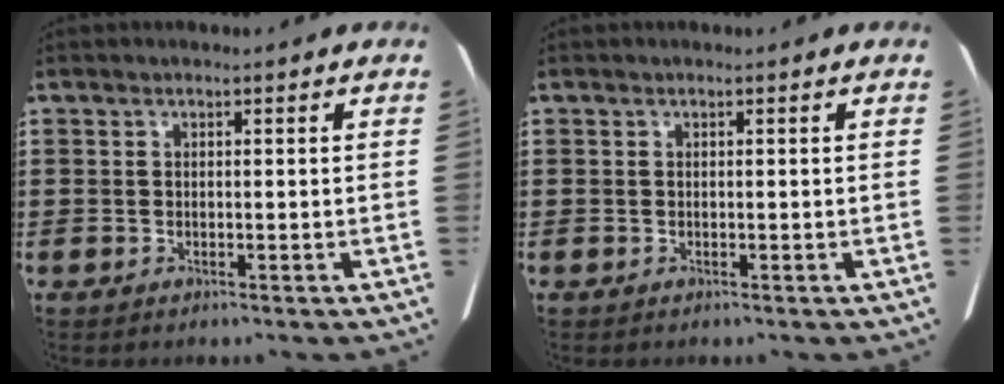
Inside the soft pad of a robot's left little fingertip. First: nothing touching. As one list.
[{"total": 0.0}]